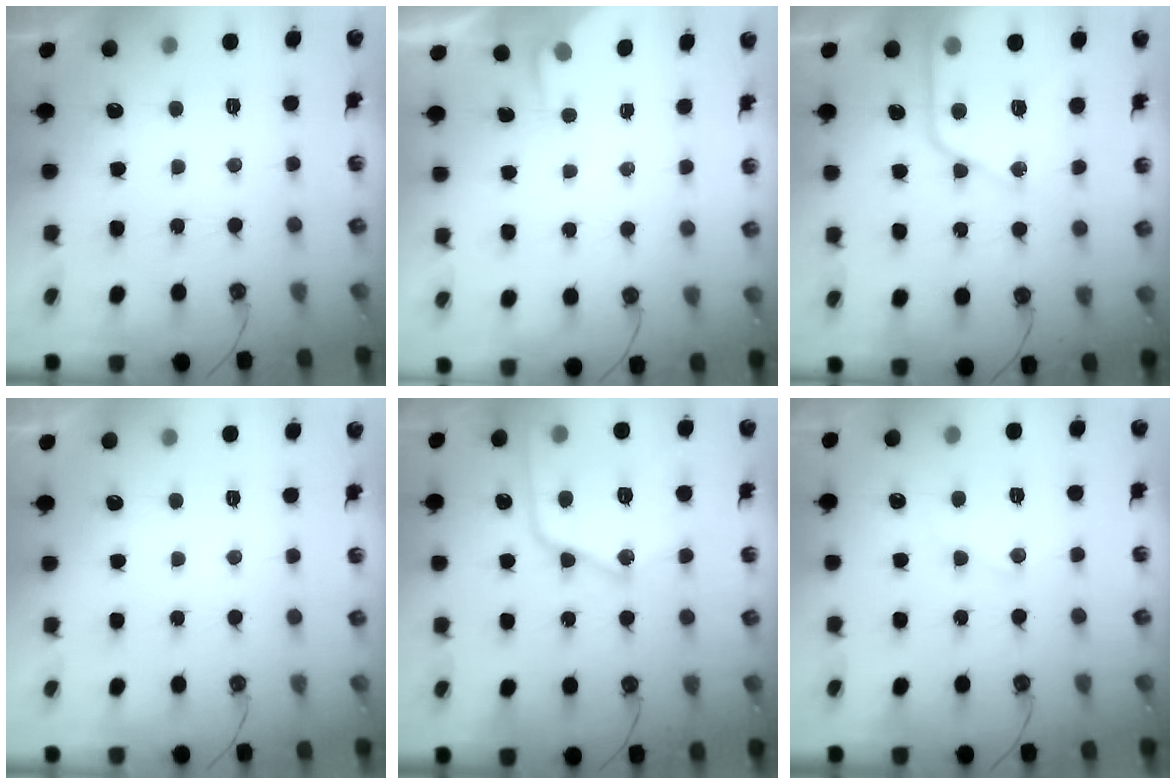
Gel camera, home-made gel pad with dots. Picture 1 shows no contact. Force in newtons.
{"total": 1.8, "press": 1.7, "slide": 0.4}
{"total": 16.0, "press": 16.0, "slide": 1.5}
{"total": 0.0}
{"total": 19.6, "press": 19.5, "slide": 2.0}
{"total": 9.5, "press": 9.5, "slide": 0.7}